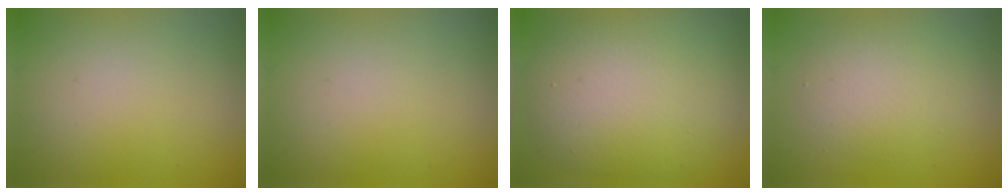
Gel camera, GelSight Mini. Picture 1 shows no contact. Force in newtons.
{"total": 0.0}
{"total": 10.4, "press": 10.4, "slide": 0.5}
{"total": 3.8, "press": 3.8, "slide": 0.2}